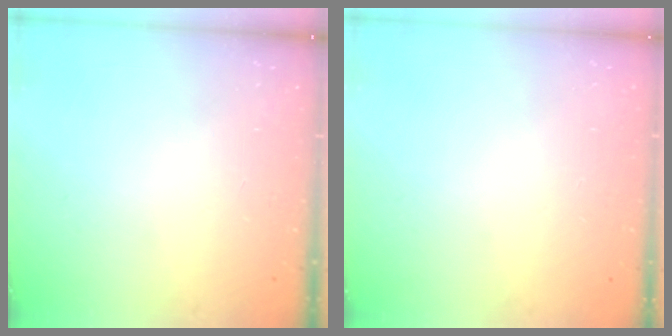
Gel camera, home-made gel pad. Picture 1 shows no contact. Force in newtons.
{"total": 0.0}